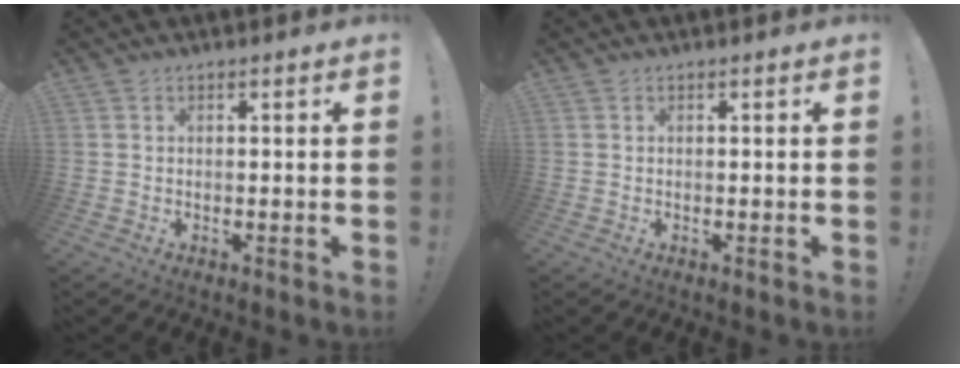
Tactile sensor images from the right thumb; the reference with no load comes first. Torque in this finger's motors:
{"motor_torque": [0.00, 0.00, 0.05, -0.06, 0.04]}